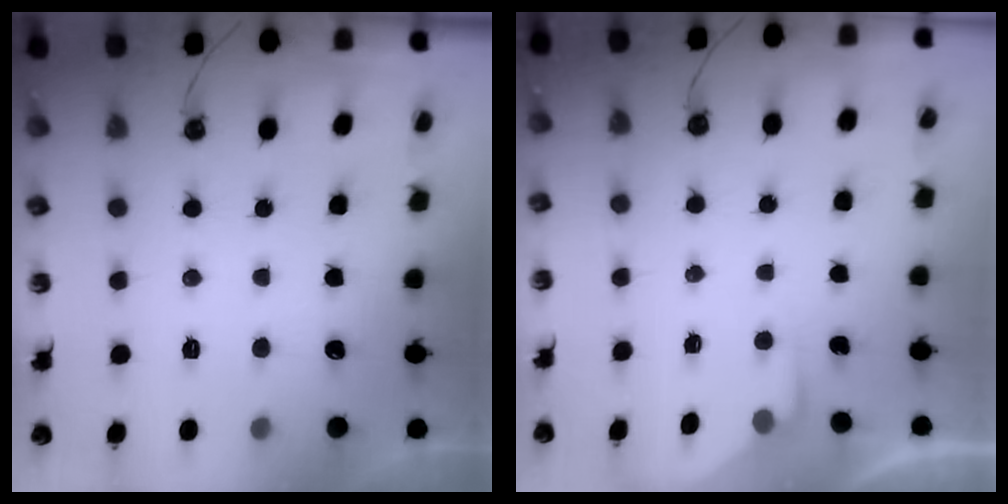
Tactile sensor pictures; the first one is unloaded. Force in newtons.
{"total": 2.4, "press": 2.4, "slide": 0.4}